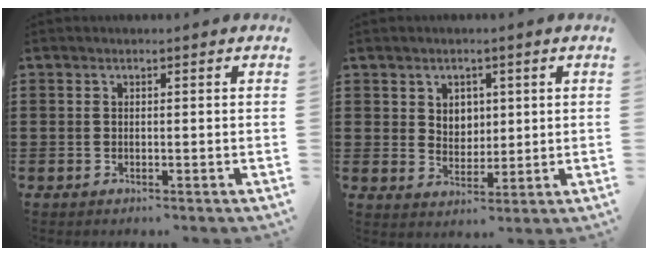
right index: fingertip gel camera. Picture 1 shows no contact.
{"total": 3.6, "force": [1.8, 3.0, 1.0], "torque": [-0.024, 0.006, 0.031]}